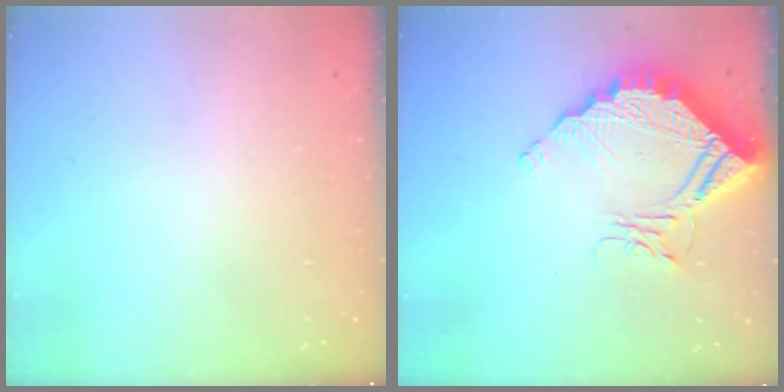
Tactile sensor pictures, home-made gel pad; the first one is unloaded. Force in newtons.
{"total": 13.4, "press": 13.3, "slide": 1.2}